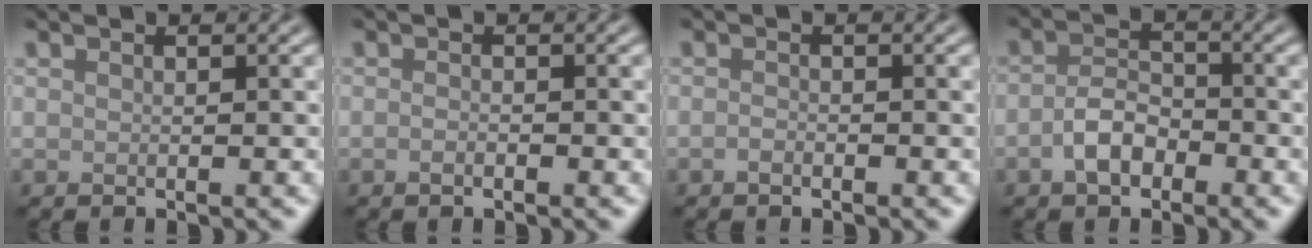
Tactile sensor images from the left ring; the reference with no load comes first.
{"total": 0.7, "force": [-0.4, 0.2, 0.5], "torque": [-0.010, -0.001, -0.007]}
{"total": 0.6, "force": [-0.4, 0.2, 0.3], "torque": [-0.007, 0.000, -0.009]}
{"total": 2.9, "force": [-1.4, 1.7, 1.8], "torque": [-0.034, 0.008, -0.032]}